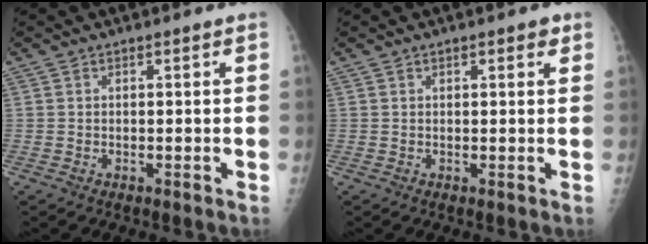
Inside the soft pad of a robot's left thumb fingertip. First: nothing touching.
{"total": 2.2, "force": [1.2, 1.0, 1.6], "torque": [-0.012, -0.002, 0.014]}